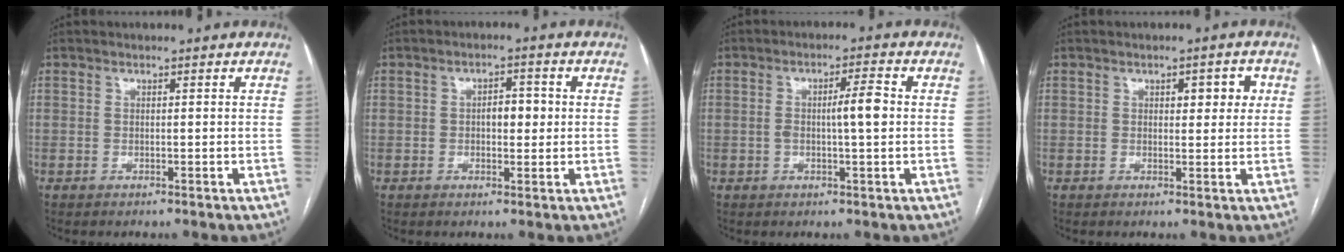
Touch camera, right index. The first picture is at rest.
{"total": 3.6, "force": [0.2, 1.8, 3.1], "torque": [-0.045, 0.010, 0.004]}
{"total": 4.7, "force": [0.1, 0.5, 4.7], "torque": [-0.081, 0.010, 0.003]}
{"total": 3.4, "force": [1.1, 1.6, 2.8], "torque": [-0.032, 0.010, 0.014]}